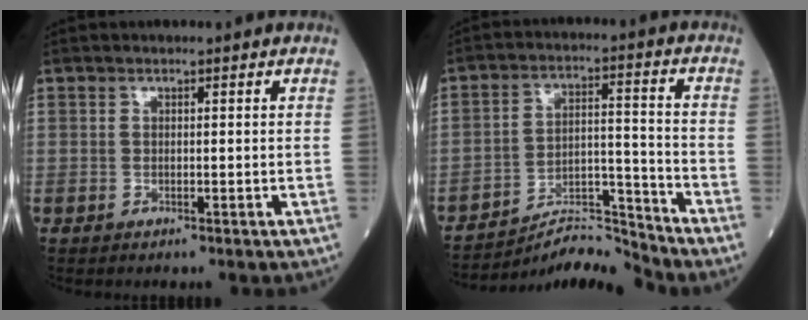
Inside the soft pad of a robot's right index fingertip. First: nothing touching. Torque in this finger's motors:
{"motor_torque": [0.85, -0.85, 0.19, 0.05]}